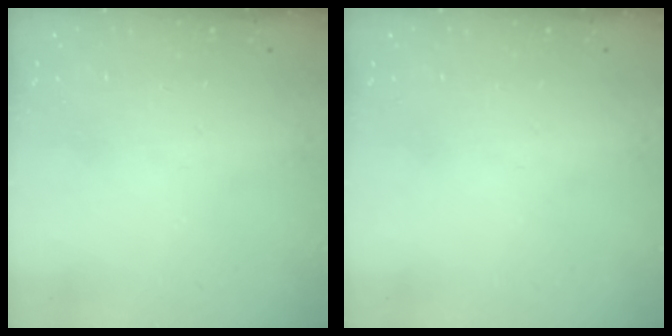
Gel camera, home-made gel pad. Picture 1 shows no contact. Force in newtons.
{"total": 0.0}